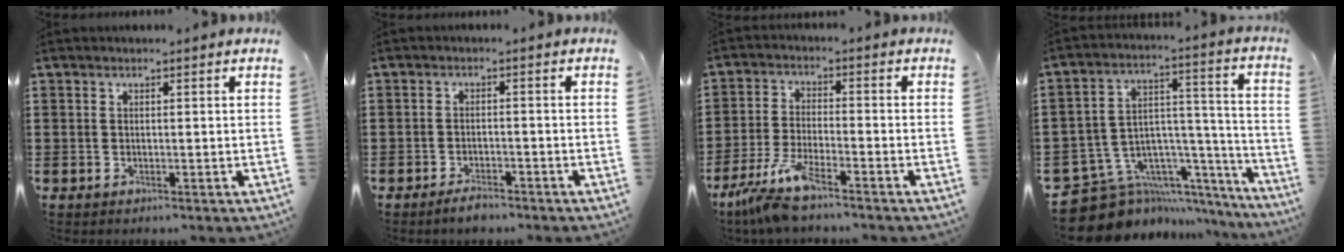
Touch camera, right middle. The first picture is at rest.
{"total": 2.5, "force": [-2.2, 0.7, 0.9], "torque": [-0.017, 0.005, -0.043]}
{"total": 7.3, "force": [-5.7, 0.6, 4.4], "torque": [-0.109, -0.020, -0.113]}
{"total": 9.6, "force": [-7.3, 5.8, 2.1], "torque": [-0.069, -0.003, -0.130]}